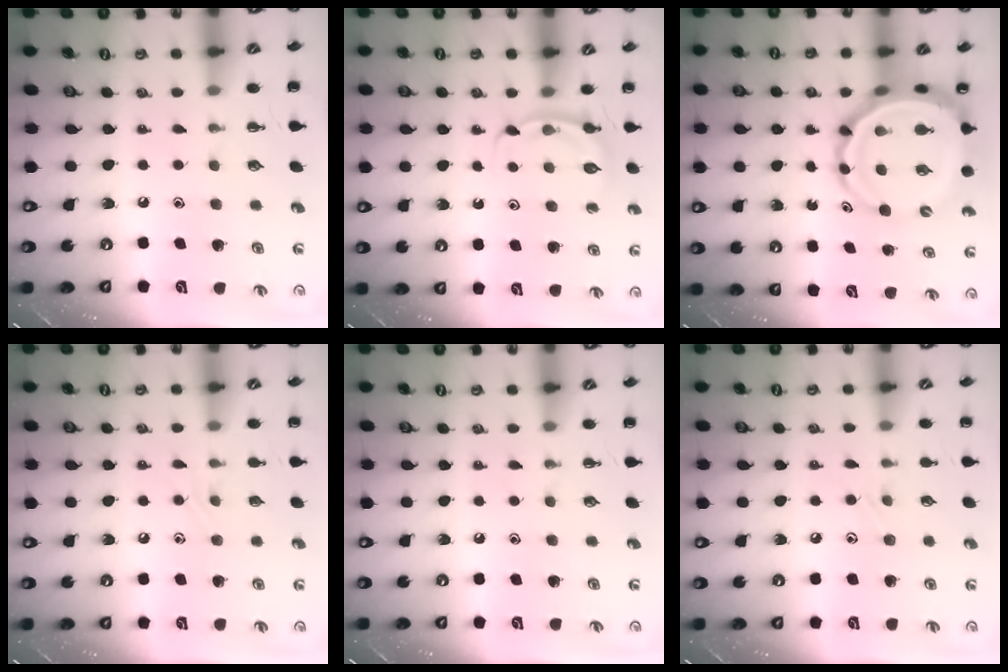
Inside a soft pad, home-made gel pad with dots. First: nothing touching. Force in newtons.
{"total": 4.0, "press": 3.8, "slide": 1.4}
{"total": 10.2, "press": 9.8, "slide": 2.9}
{"total": 4.2, "press": 4.1, "slide": 1.1}
{"total": 0.0}
{"total": 6.6, "press": 6.2, "slide": 2.3}